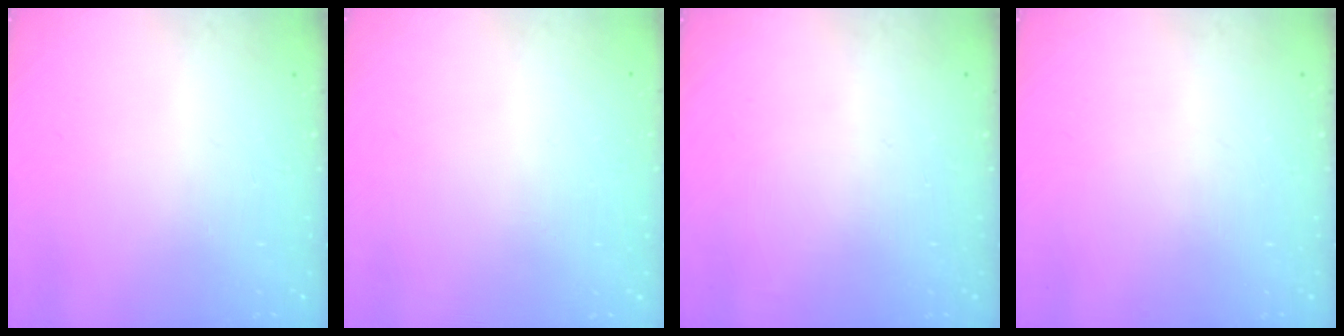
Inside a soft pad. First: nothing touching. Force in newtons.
{"total": 0.0}
{"total": 0.0}
{"total": 0.0}